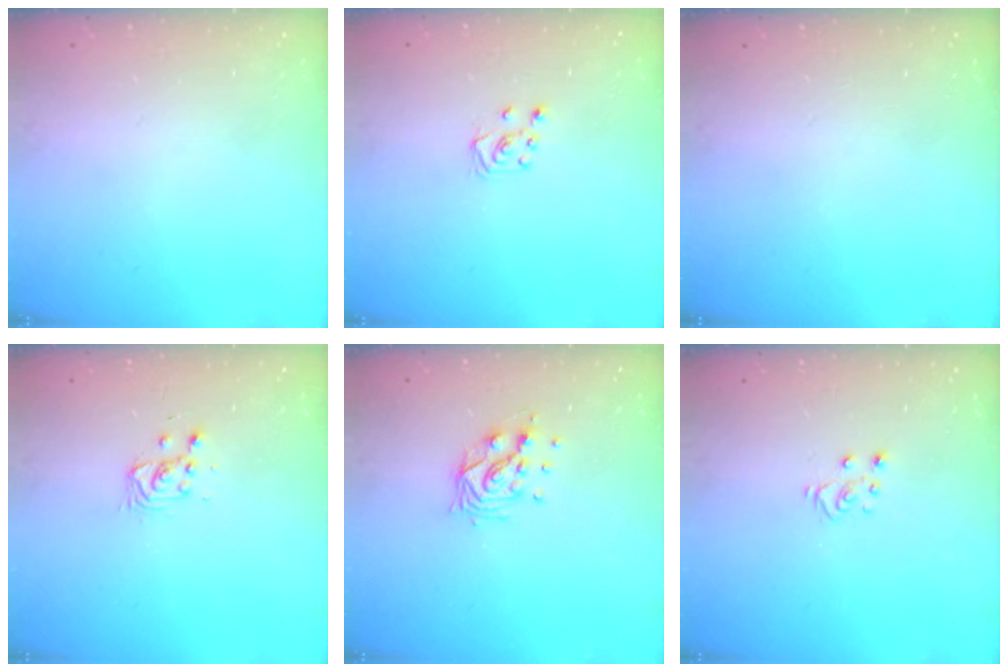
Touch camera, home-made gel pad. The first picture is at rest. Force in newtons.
{"total": 5.1, "press": 5.1, "slide": 0.5}
{"total": 0.0}
{"total": 3.1, "press": 3.1, "slide": 0.3}
{"total": 10.0, "press": 9.9, "slide": 1.2}
{"total": 3.9, "press": 3.9, "slide": 0.1}